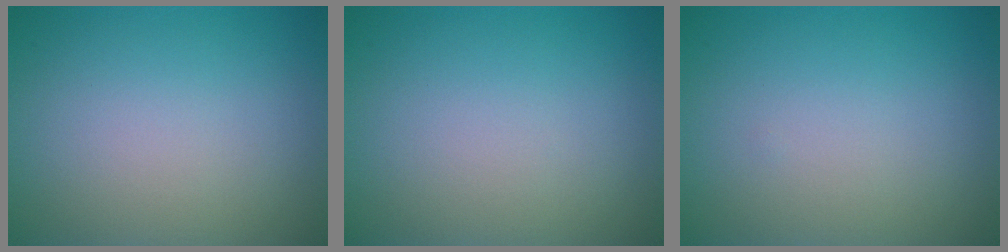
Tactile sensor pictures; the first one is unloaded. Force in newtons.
{"total": 0.0}
{"total": 0.0}